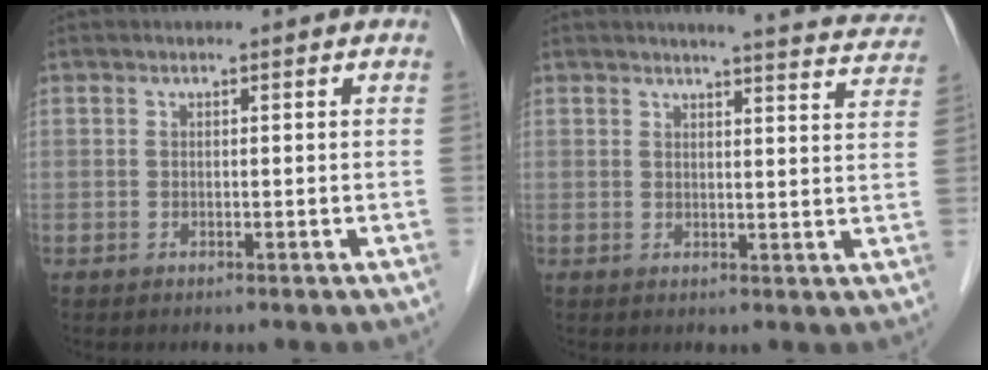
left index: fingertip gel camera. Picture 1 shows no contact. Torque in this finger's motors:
{"motor_torque": [0.02, -0.50, 0.03, -0.01]}